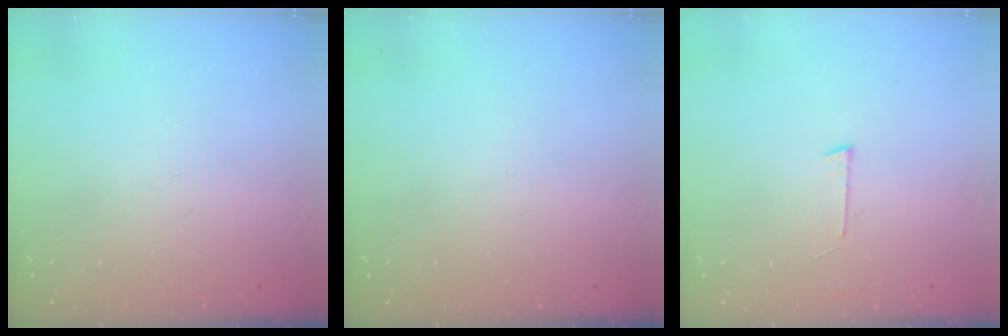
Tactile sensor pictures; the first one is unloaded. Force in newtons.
{"total": 0.0}
{"total": 2.7, "press": 2.7, "slide": 0.2}